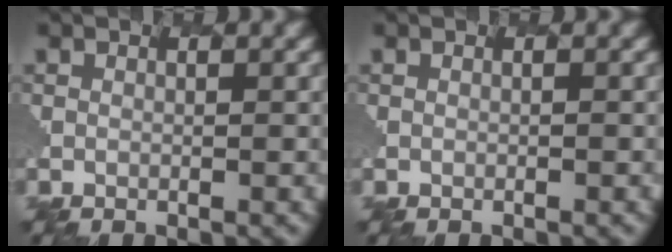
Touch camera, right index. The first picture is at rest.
{"total": 0.0}